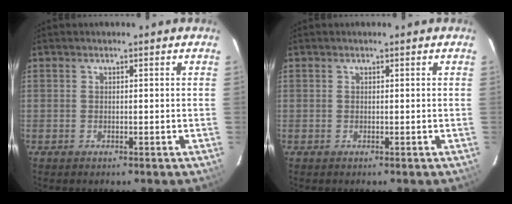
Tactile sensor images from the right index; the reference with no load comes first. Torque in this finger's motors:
{"motor_torque": [0.10, -0.03, 0.06, 0.01]}